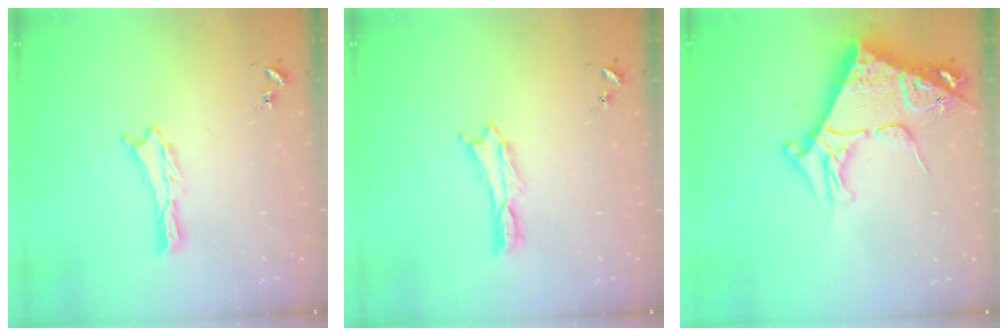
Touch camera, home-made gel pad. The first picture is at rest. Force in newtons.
{"total": 0.0}
{"total": 10.0, "press": 9.9, "slide": 1.3}